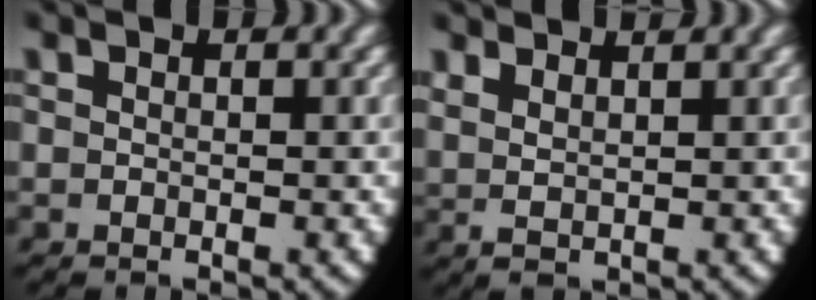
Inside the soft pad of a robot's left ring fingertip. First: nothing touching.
{"total": 2.3, "force": [1.7, 1.0, 1.1], "torque": [-0.027, -0.005, 0.041]}